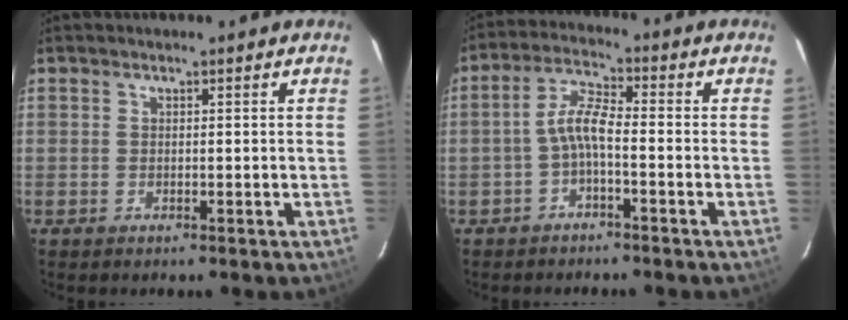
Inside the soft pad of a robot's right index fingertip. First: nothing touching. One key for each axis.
{"total": 4.7, "fx": -2.0, "fy": 1.0, "fz": 4.1, "tx": -0.094, "ty": 0.017, "tz": -0.040}